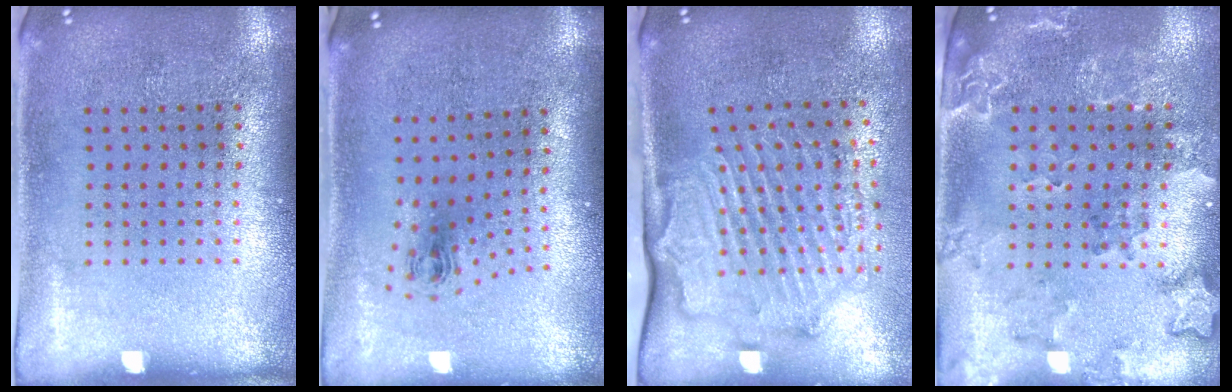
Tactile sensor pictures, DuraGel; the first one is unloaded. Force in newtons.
{"total": 0.8, "press": 0.4, "slide": 0.8}
{"total": 2.1, "press": 2.1, "slide": 0.5}
{"total": 2.0, "press": 1.9, "slide": 0.7}